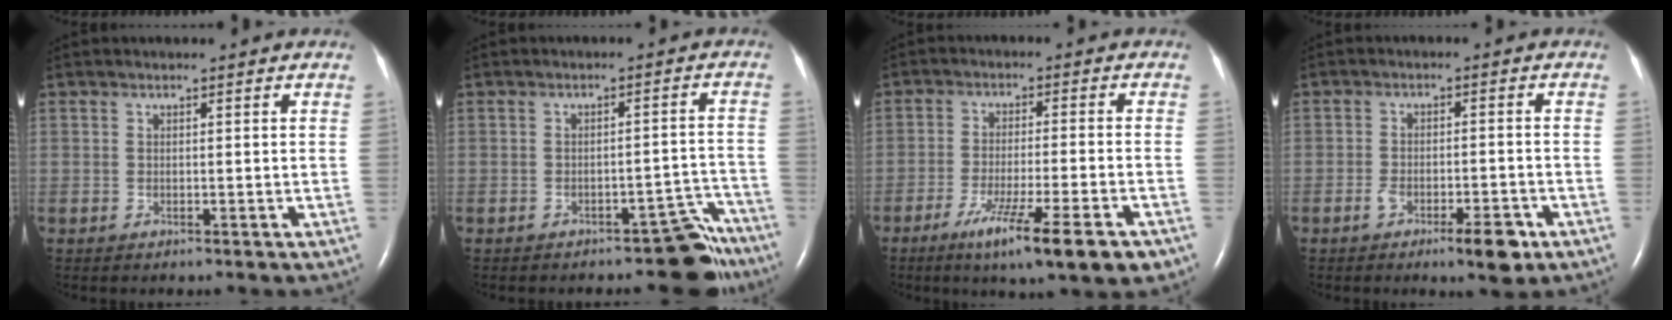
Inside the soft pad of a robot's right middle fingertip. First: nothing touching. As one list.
[{"total": 5.5, "force": [-4.9, 2.0, 1.5], "torque": [0.012, 0.036, -0.064]}, {"total": 12.4, "force": [-7.4, 0.5, 9.9], "torque": [-0.143, -0.029, -0.110]}, {"total": 5.8, "force": [-3.3, 1.5, 4.5], "torque": [-0.068, -0.001, -0.047]}]